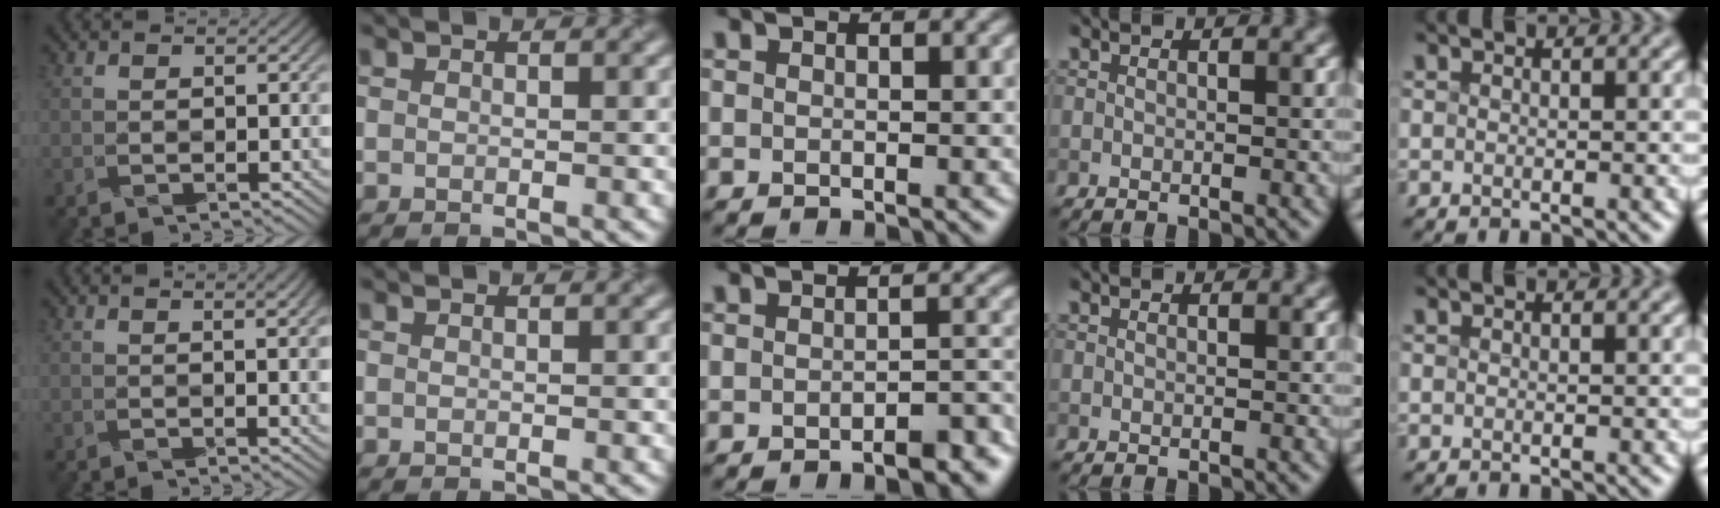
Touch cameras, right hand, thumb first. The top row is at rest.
{"thumb": {"total": 3.7, "force": [1.1, 0.7, 3.5], "torque": [-0.036, 0.008, 0.017]}, "middle": {"total": 2.7, "force": [-2.0, 0.9, 1.5], "torque": [-0.018, 0.008, -0.027]}}